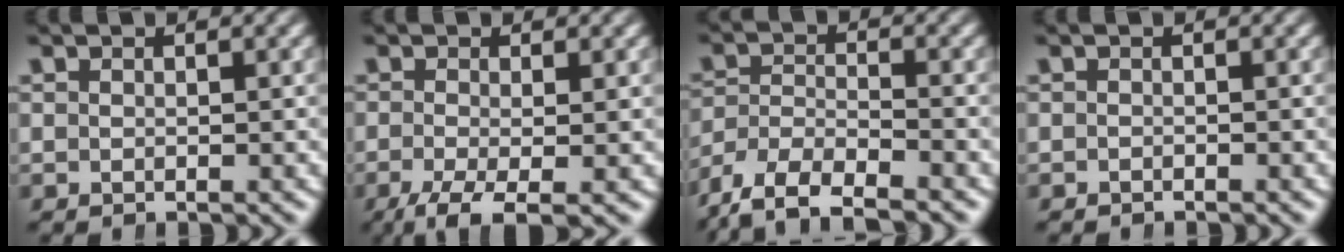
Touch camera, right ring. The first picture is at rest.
{"total": 5.2, "force": [-3.6, 2.0, 3.2], "torque": [-0.071, -0.038, -0.040]}
{"total": 8.0, "force": [-4.8, 5.2, 3.7], "torque": [-0.090, -0.037, -0.071]}
{"total": 0.7, "force": [-0.6, -0.2, -0.2], "torque": [-0.001, -0.009, -0.006]}